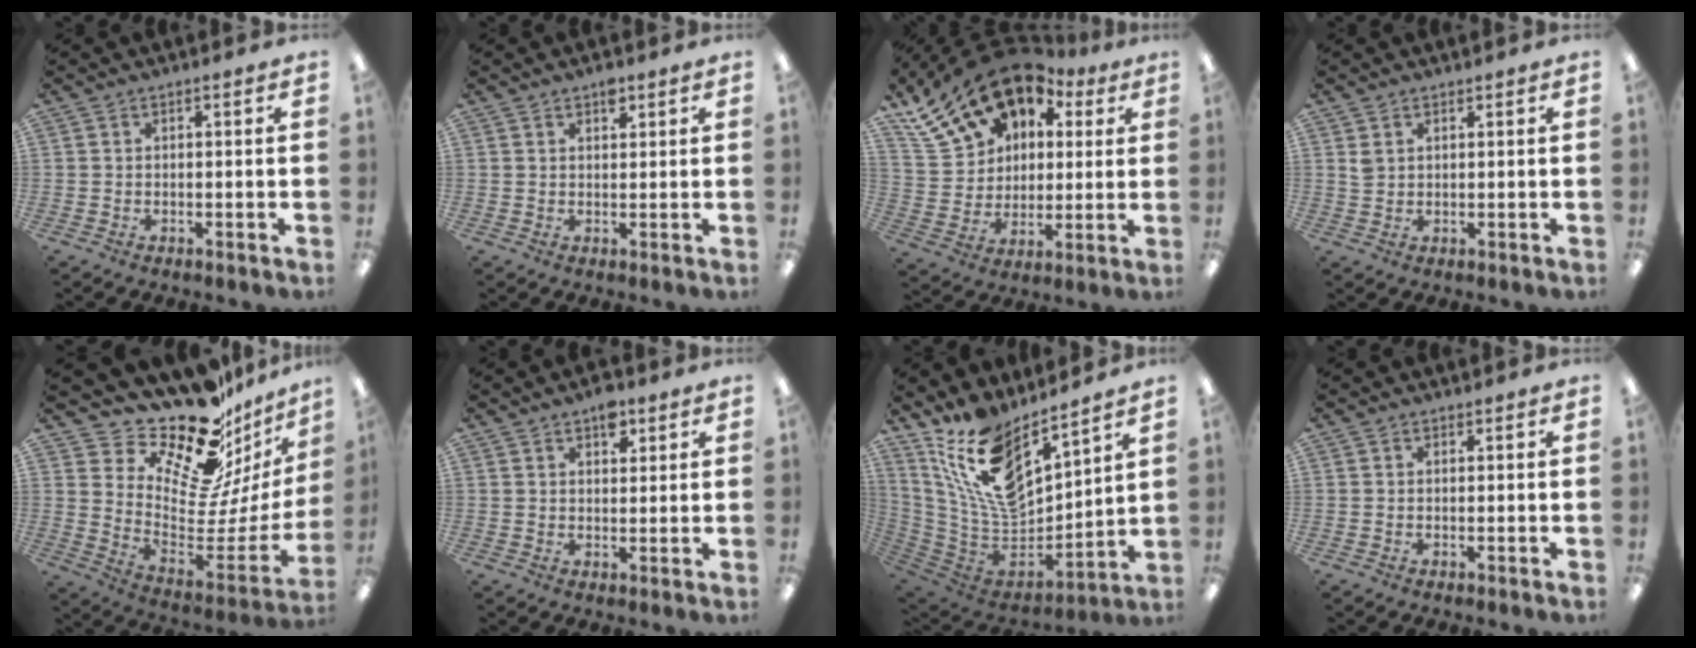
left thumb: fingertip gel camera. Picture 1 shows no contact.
{"total": 2.6, "force": [1.8, 1.3, 1.4], "torque": [-0.013, -0.005, 0.029]}
{"total": 19.8, "force": [13.4, 12.2, 7.8], "torque": [-0.160, -0.074, 0.253]}
{"total": 2.0, "force": [1.2, 1.3, 0.8], "torque": [-0.019, 0.002, 0.023]}
{"total": 20.6, "force": [17.3, 7.3, 8.4], "torque": [-0.110, -0.168, 0.292]}
{"total": 5.1, "force": [3.1, 2.8, 3.0], "torque": [-0.023, -0.014, 0.047]}
{"total": 17.4, "force": [11.3, 7.8, 10.7], "torque": [-0.216, -0.078, 0.202]}
{"total": 0.0}